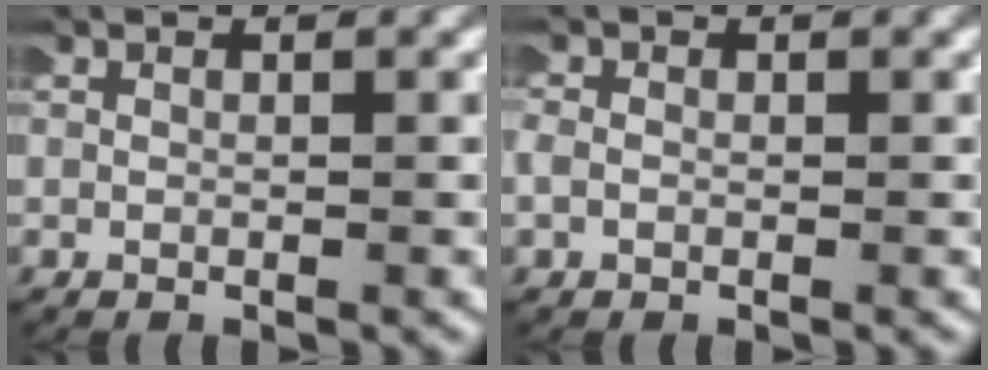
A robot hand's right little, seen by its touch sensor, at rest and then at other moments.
{"total": 1.5, "force": [-0.1, 1.3, 0.8], "torque": [-0.025, 0.000, -0.003]}